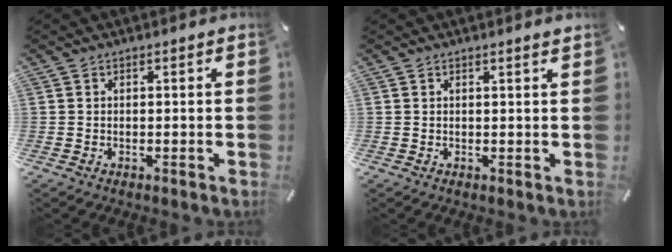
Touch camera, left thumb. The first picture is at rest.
{"total": 0.9, "force": [0.7, -0.1, 0.5], "torque": [-0.009, -0.002, 0.013]}